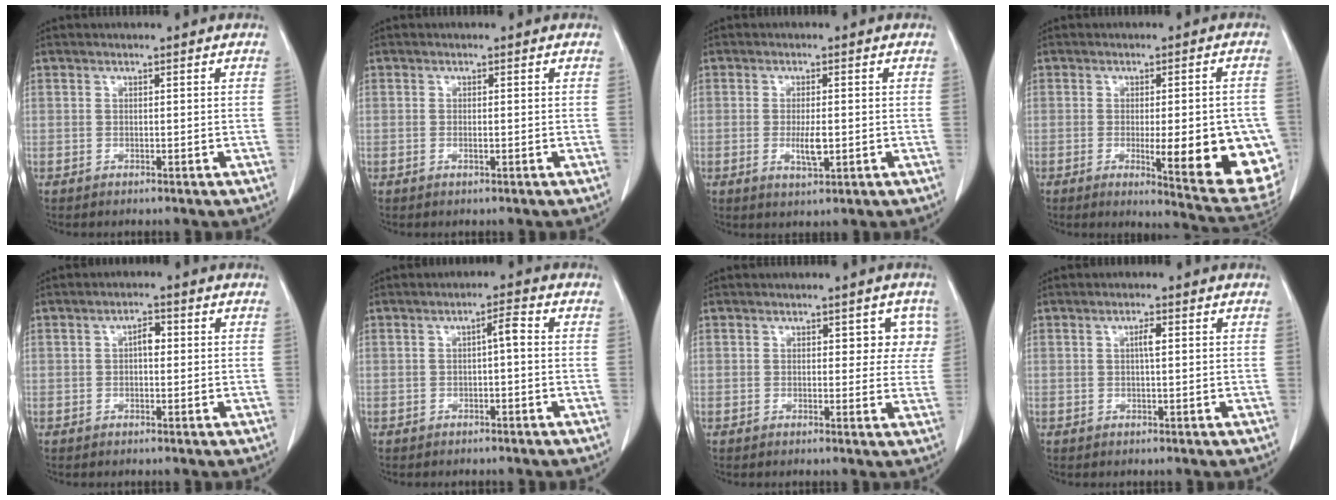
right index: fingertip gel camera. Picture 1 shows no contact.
{"total": 0.6, "force": [-0.2, 0.1, 0.6], "torque": [-0.011, -0.001, -0.001]}
{"total": 3.6, "force": [-0.6, 0.9, 3.4], "torque": [-0.064, -0.005, -0.007]}
{"total": 16.3, "force": [-3.8, 2.7, 15.6], "torque": [-0.110, -0.002, -0.030]}
{"total": 2.3, "force": [0.2, 1.1, 2.0], "torque": [-0.028, 0.008, 0.001]}
{"total": 2.3, "force": [0.0, 0.3, 2.3], "torque": [-0.034, 0.006, -0.001]}
{"total": 3.9, "force": [1.5, 2.4, 2.7], "torque": [-0.007, 0.008, 0.013]}
{"total": 1.7, "force": [0.4, 0.2, 1.6], "torque": [-0.030, 0.004, 0.005]}